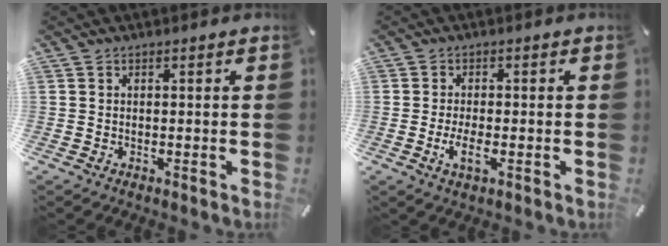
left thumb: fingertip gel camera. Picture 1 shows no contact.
{"total": 4.4, "force": [-1.3, 1.7, 3.8], "torque": [-0.082, -0.001, -0.027]}